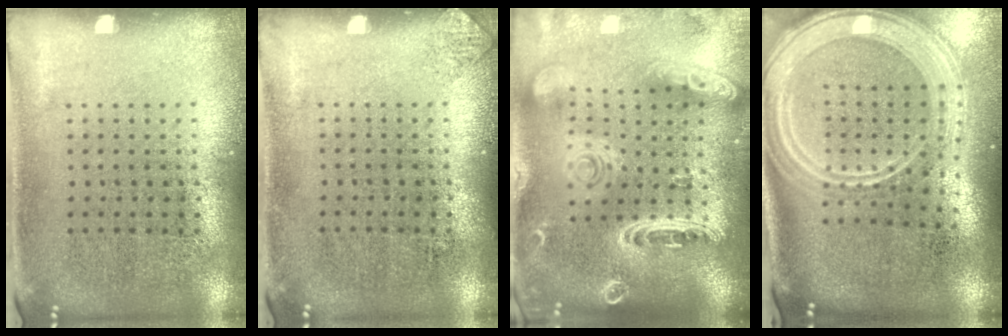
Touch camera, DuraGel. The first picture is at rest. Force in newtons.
{"total": 0.6, "press": 0.6, "slide": 0.1}
{"total": 2.8, "press": 2.5, "slide": 1.4}
{"total": 3.2, "press": 2.6, "slide": 1.9}